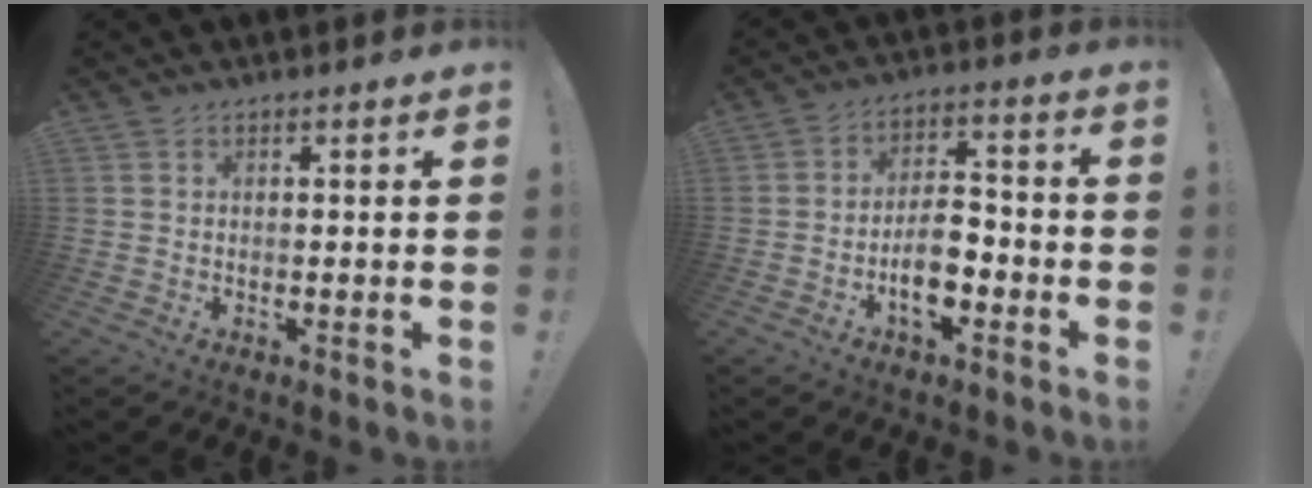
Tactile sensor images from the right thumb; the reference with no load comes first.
{"total": 10.0, "force": [-3.9, 5.1, 7.6], "torque": [-0.130, 0.018, -0.069]}